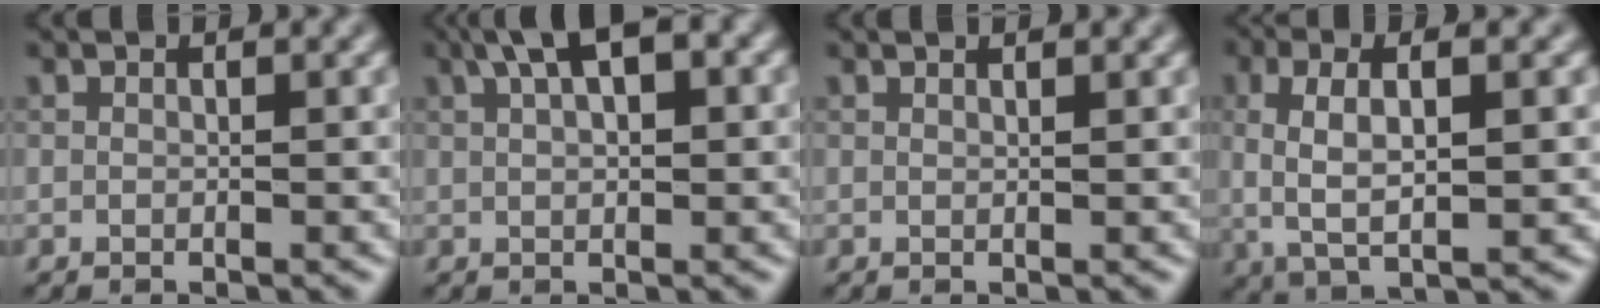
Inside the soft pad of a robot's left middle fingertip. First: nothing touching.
{"total": 5.4, "force": [2.3, 2.0, 4.4], "torque": [-0.071, 0.011, 0.035]}
{"total": 0.9, "force": [0.8, 0.2, 0.5], "torque": [-0.003, 0.000, 0.006]}
{"total": 6.0, "force": [0.6, 2.1, 5.6], "torque": [-0.106, 0.004, 0.008]}